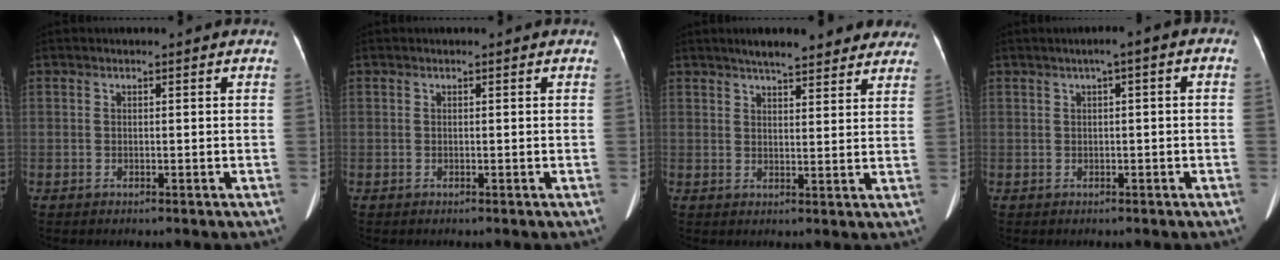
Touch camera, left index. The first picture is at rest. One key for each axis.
{"total": 0.0}
{"total": 12.0, "fx": 10.0, "fy": 2.8, "fz": 5.9, "tx": -0.062, "ty": 0.022, "tz": 0.120}
{"total": 2.7, "fx": 0.5, "fy": 0.4, "fz": 2.6, "tx": -0.036, "ty": 0.014, "tz": 0.004}